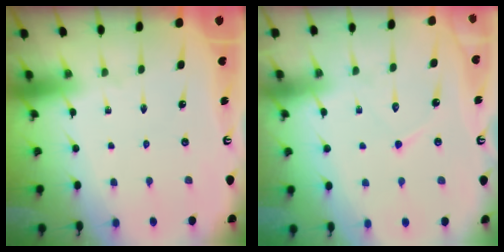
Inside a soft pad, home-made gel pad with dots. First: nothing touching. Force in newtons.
{"total": 7.6, "press": 7.6, "slide": 0.7}